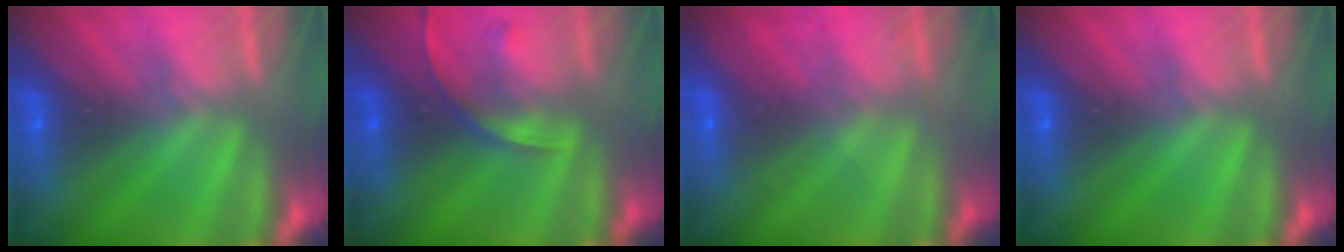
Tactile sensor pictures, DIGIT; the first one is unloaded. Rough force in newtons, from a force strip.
{"total": 2.4}
{"total": 2.1}
{"total": 0.0}